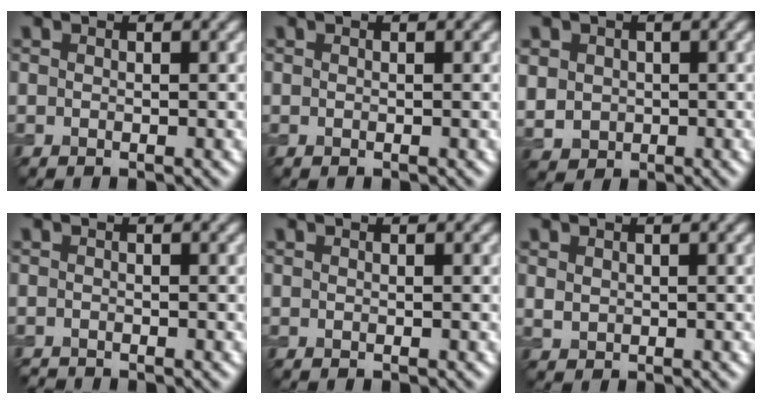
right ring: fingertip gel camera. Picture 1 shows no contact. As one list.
[{"total": 0.0}, {"total": 3.5, "force": [0.5, 3.3, 1.1], "torque": [-0.037, 0.000, 0.016]}, {"total": 0.7, "force": [-0.7, 0.0, 0.0], "torque": [0.002, -0.004, -0.015]}, {"total": 0.0}, {"total": 0.9, "force": [0.4, 0.7, 0.4], "torque": [-0.011, -0.003, 0.013]}]